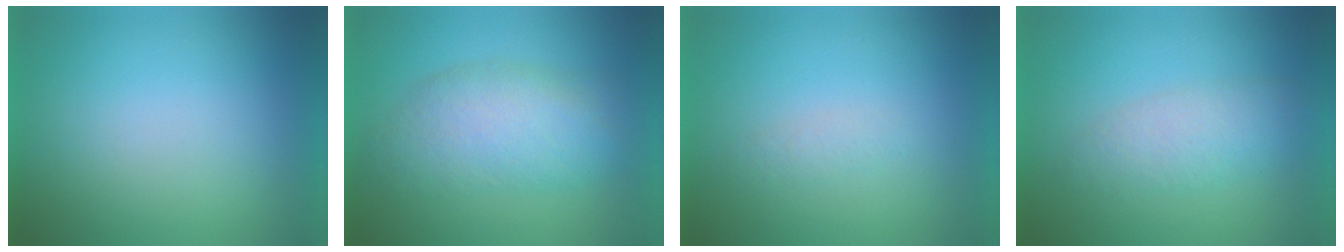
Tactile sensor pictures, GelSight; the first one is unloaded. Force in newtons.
{"total": 7.1}
{"total": 1.3}
{"total": 3.2}